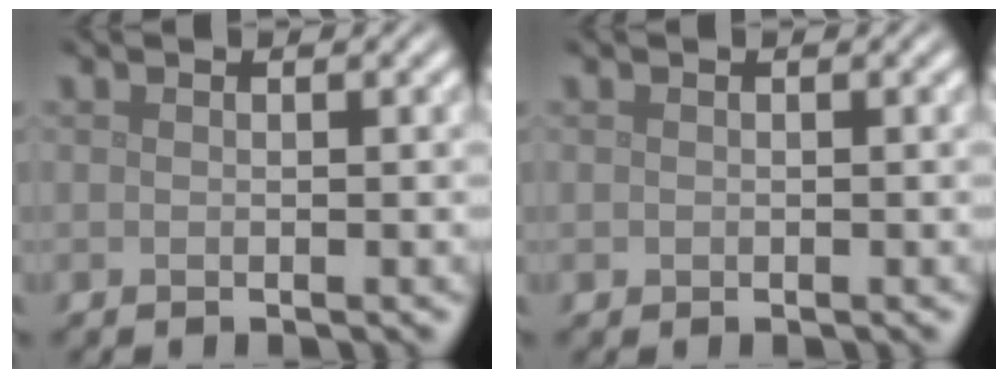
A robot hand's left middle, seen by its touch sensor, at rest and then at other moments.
{"total": 0.0}